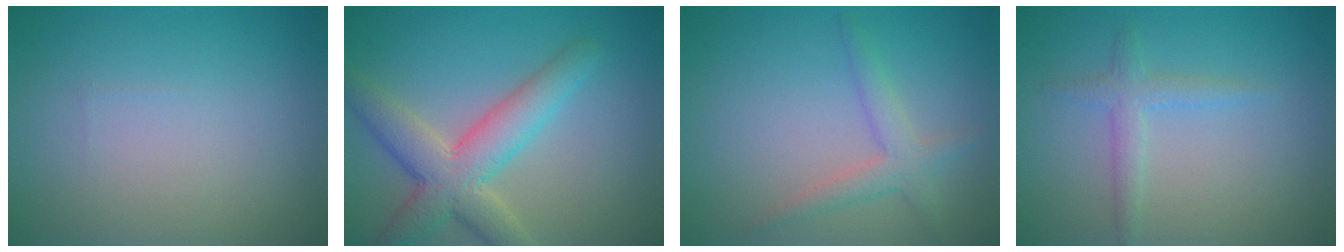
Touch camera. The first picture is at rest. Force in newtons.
{"total": 5.8, "press": 5.8, "slide": 0.3}
{"total": 2.4, "press": 2.4, "slide": 0.1}
{"total": 1.9, "press": 1.9, "slide": 0.1}